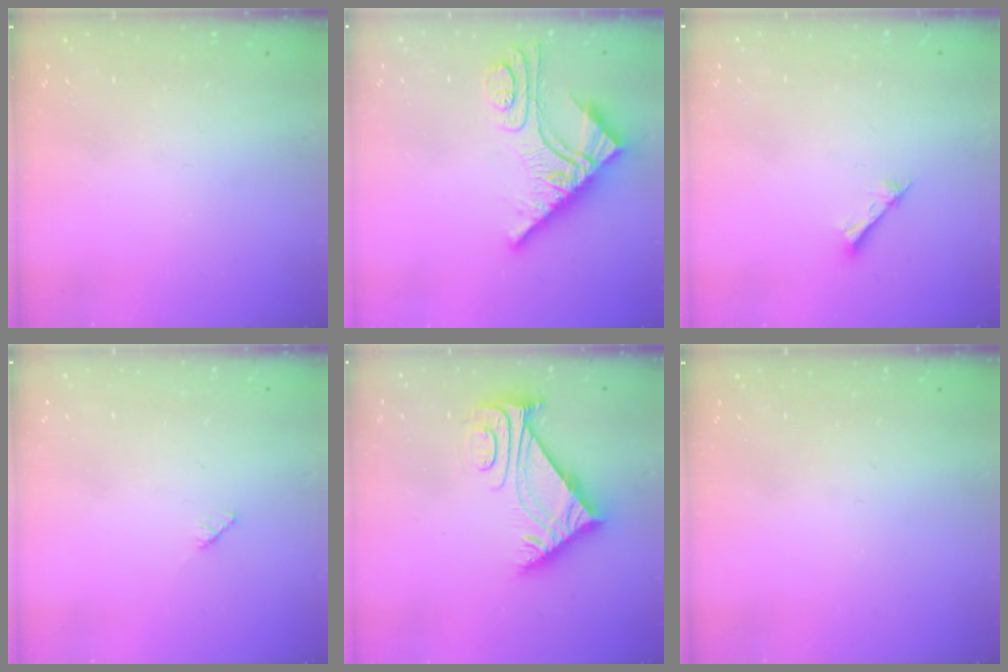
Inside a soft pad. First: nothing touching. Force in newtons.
{"total": 11.3, "press": 11.2, "slide": 1.2}
{"total": 1.5, "press": 1.5, "slide": 0.2}
{"total": 1.9, "press": 1.9, "slide": 0.3}
{"total": 8.0, "press": 8.0, "slide": 0.6}
{"total": 0.0}